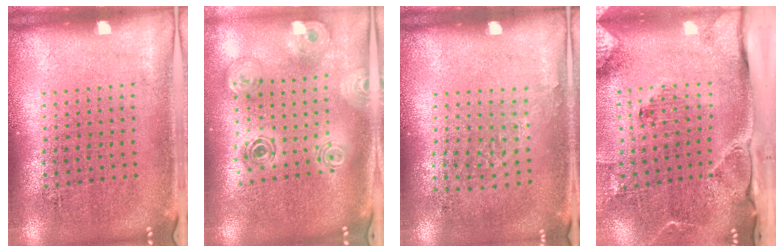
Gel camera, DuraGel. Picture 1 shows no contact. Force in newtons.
{"total": 1.5, "press": 1.3, "slide": 0.7}
{"total": 0.9, "press": 0.7, "slide": 0.5}
{"total": 3.1, "press": 2.3, "slide": 2.1}